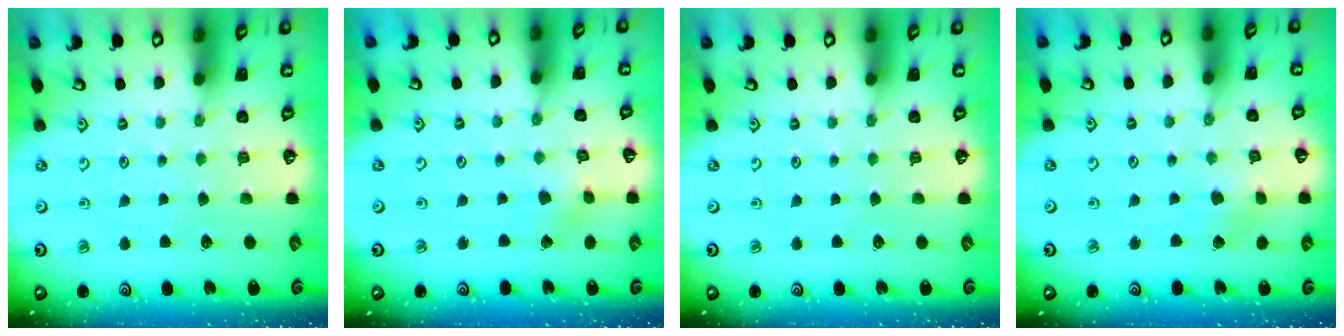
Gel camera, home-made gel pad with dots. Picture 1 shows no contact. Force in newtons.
{"total": 2.1, "press": 2.1, "slide": 0.1}
{"total": 0.0}
{"total": 2.4, "press": 2.4, "slide": 0.2}